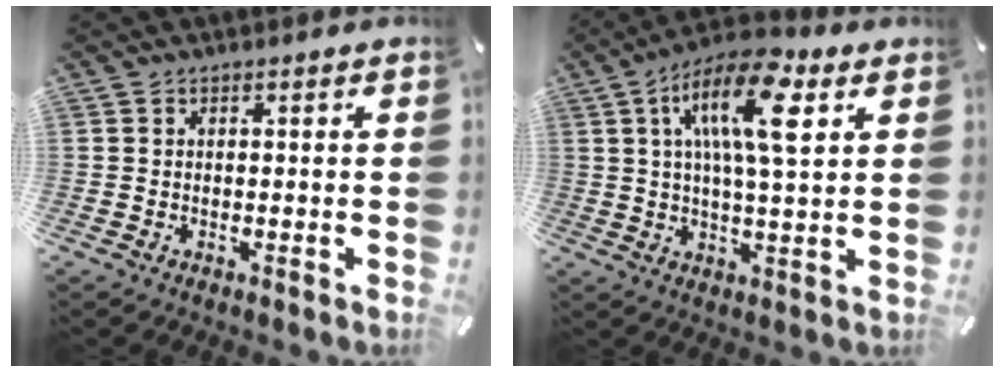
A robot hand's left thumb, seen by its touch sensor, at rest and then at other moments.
{"total": 14.9, "force": [5.8, 4.9, 12.9], "torque": [-0.233, -0.003, 0.094]}